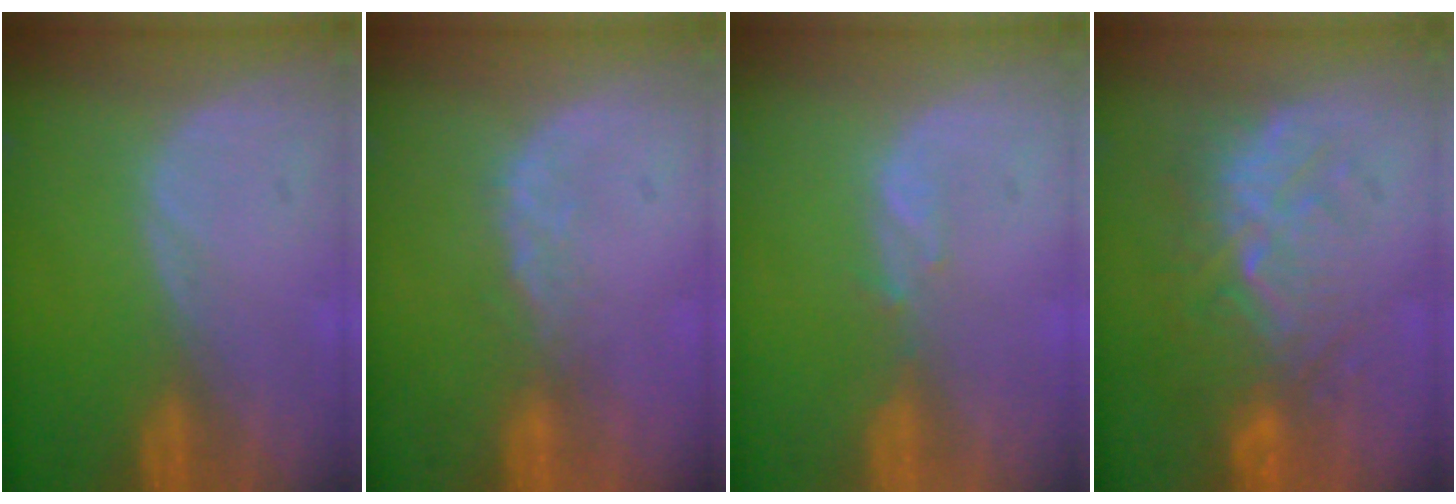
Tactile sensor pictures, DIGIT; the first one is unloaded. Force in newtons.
{"total": 2.6, "press": 2.1, "slide": 1.5}
{"total": 1.1, "press": 1.1, "slide": 0.2}
{"total": 9.4, "press": 9.1, "slide": 2.6}